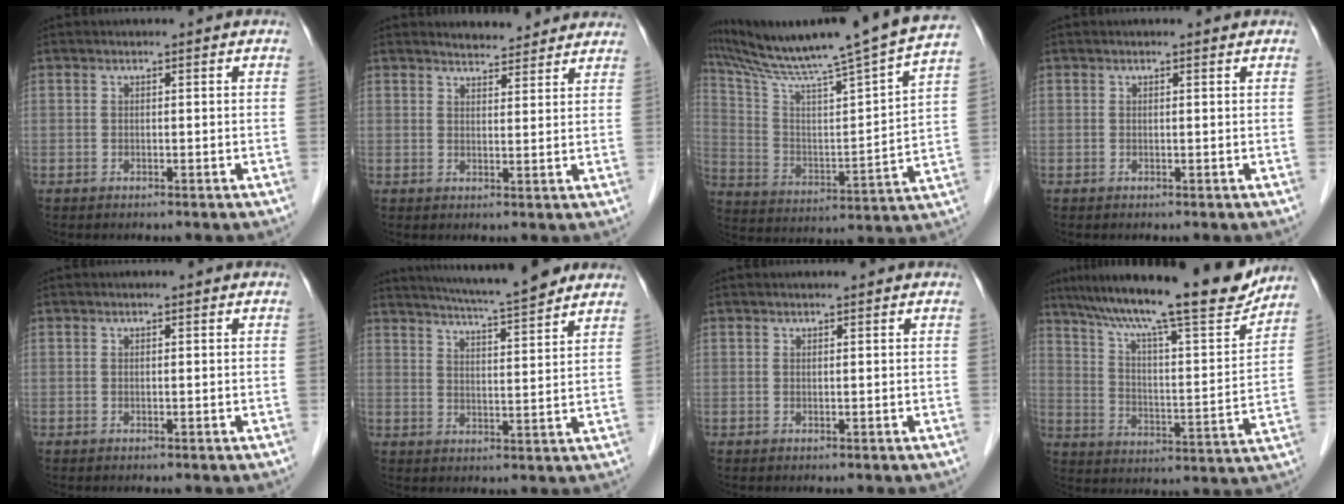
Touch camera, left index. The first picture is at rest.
{"total": 5.9, "force": [5.6, 1.5, 1.1], "torque": [-0.014, 0.013, 0.067]}
{"total": 23.7, "force": [20.1, -1.4, 12.5], "torque": [-0.211, -0.032, 0.305]}
{"total": 0.0}
{"total": 0.0}
{"total": 13.2, "force": [11.6, 0.4, 6.3], "torque": [-0.104, 0.012, 0.163]}
{"total": 0.8, "force": [0.8, -0.1, 0.4], "torque": [-0.003, 0.006, 0.010]}
{"total": 20.8, "force": [17.6, 1.6, 11.0], "torque": [-0.183, -0.005, 0.265]}